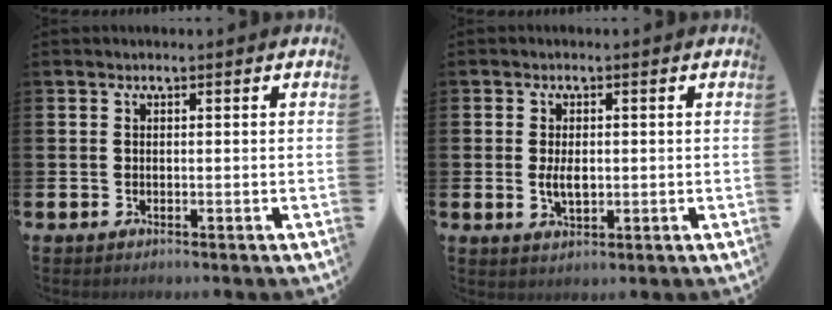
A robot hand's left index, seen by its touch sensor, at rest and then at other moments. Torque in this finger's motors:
{"motor_torque": [0.73, 0.04, 0.14, 0.10]}